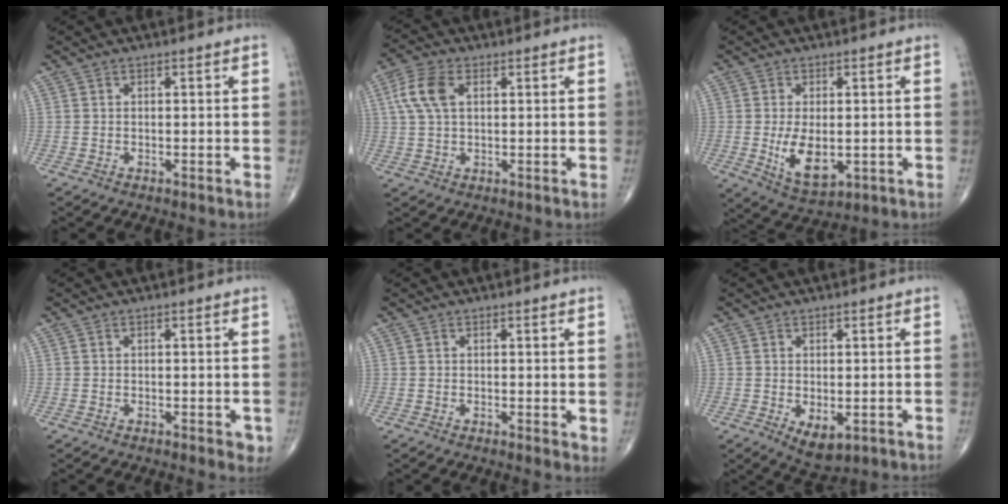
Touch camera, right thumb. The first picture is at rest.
{"total": 7.3, "force": [2.1, 4.1, 5.6], "torque": [-0.129, 0.012, 0.040]}
{"total": 8.6, "force": [-1.0, 4.6, 7.2], "torque": [-0.119, -0.018, -0.003]}
{"total": 2.2, "force": [-0.6, 1.0, 1.9], "torque": [-0.011, -0.002, -0.007]}
{"total": 1.5, "force": [0.3, 0.6, 1.3], "torque": [-0.018, -0.007, 0.001]}
{"total": 5.0, "force": [-1.2, 2.7, 4.1], "torque": [-0.058, -0.011, -0.005]}